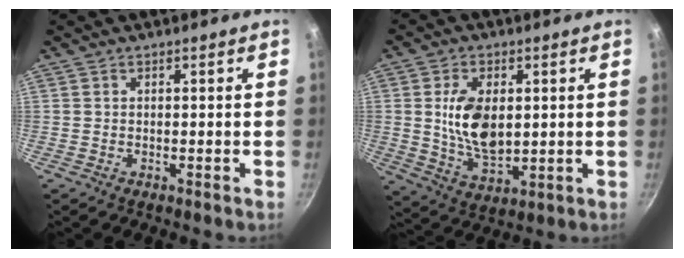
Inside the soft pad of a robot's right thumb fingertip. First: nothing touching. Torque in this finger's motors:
{"motor_torque": [1.80, 1.69, 1.80, -0.43, 0.14]}